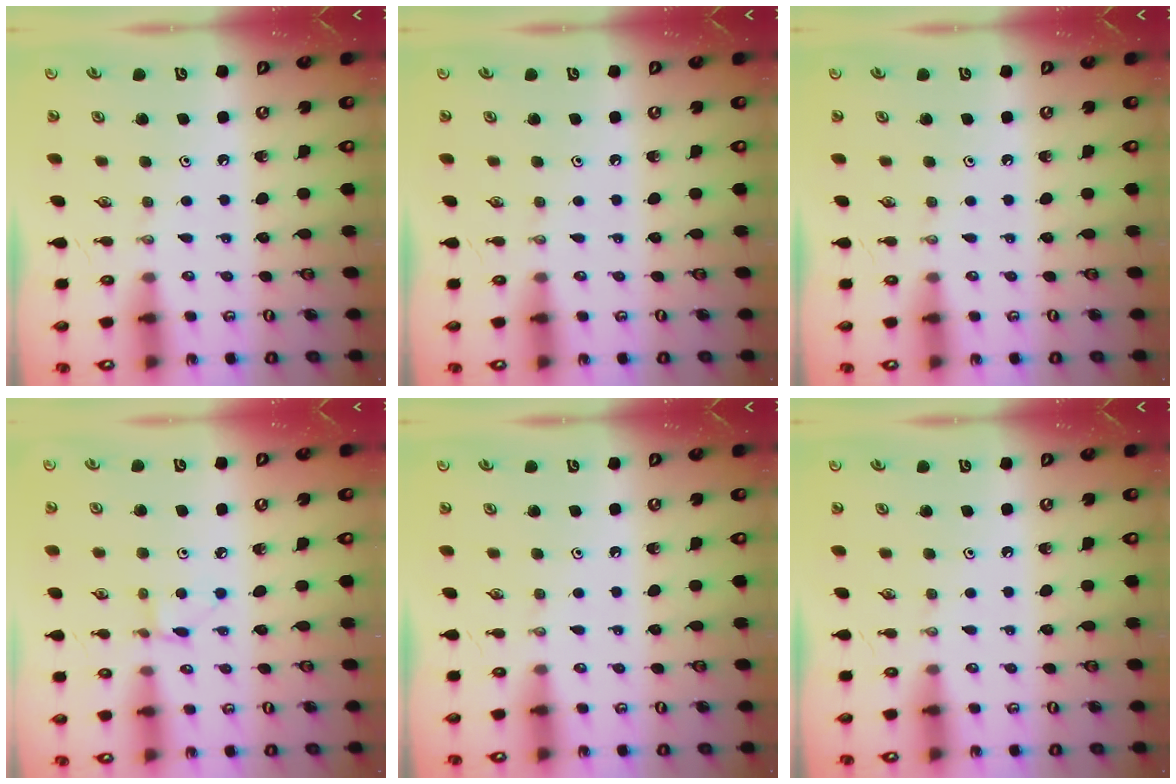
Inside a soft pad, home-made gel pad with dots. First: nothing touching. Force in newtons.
{"total": 0.0}
{"total": 0.0}
{"total": 2.6, "press": 2.6, "slide": 0.3}
{"total": 0.0}
{"total": 0.0}